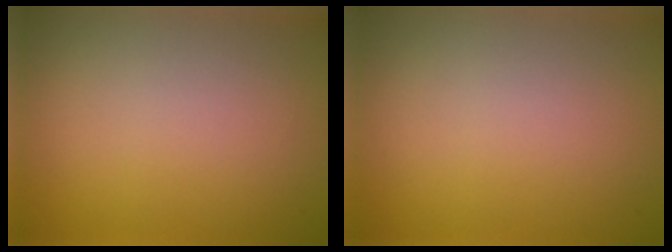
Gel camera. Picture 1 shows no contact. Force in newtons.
{"total": 0.0}